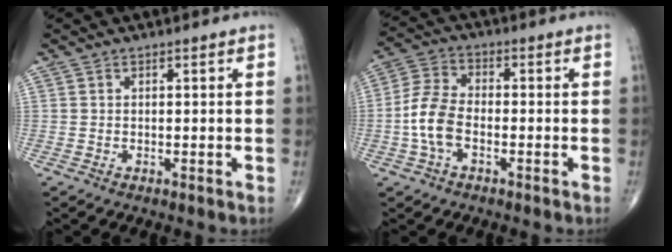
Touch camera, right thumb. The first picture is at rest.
{"total": 8.0, "force": [-2.1, 4.6, 6.3], "torque": [-0.136, 0.022, -0.048]}